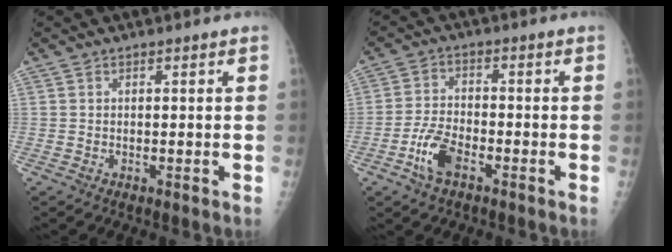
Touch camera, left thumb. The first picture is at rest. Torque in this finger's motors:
{"motor_torque": [0.10, 0.07, 0.57, 0.63, 0.11]}